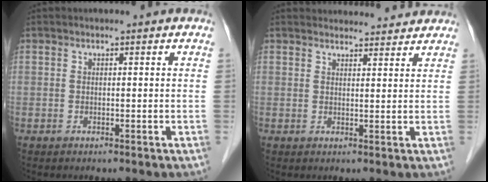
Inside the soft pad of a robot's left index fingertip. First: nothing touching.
{"total": 7.1, "force": [7.0, 1.4, 0.8], "torque": [-0.001, 0.017, 0.076]}